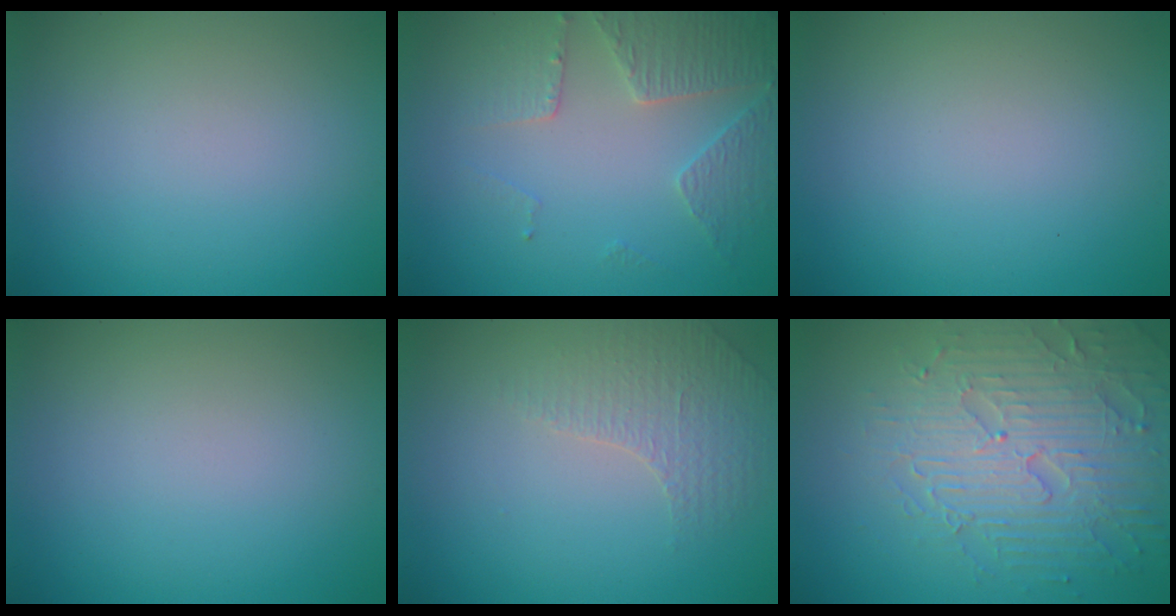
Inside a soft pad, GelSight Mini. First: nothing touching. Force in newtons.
{"total": 3.6, "press": 3.2, "slide": 1.5}
{"total": 0.0}
{"total": 0.0}
{"total": 1.5, "press": 1.2, "slide": 0.8}
{"total": 6.5, "press": 5.4, "slide": 3.6}